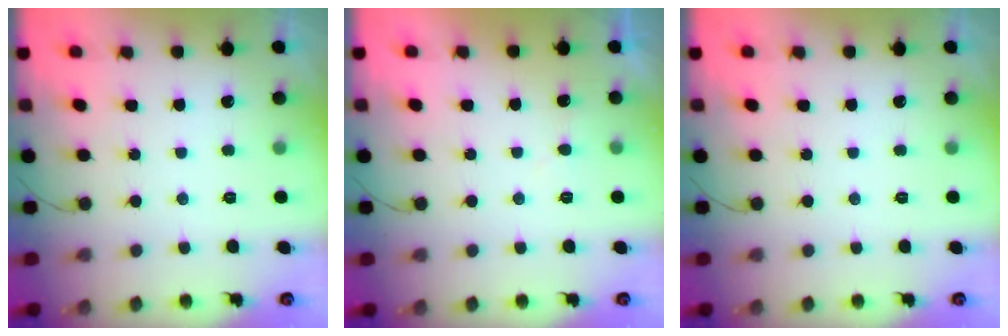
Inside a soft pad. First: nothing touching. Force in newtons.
{"total": 4.7, "press": 4.6, "slide": 0.5}
{"total": 0.0}